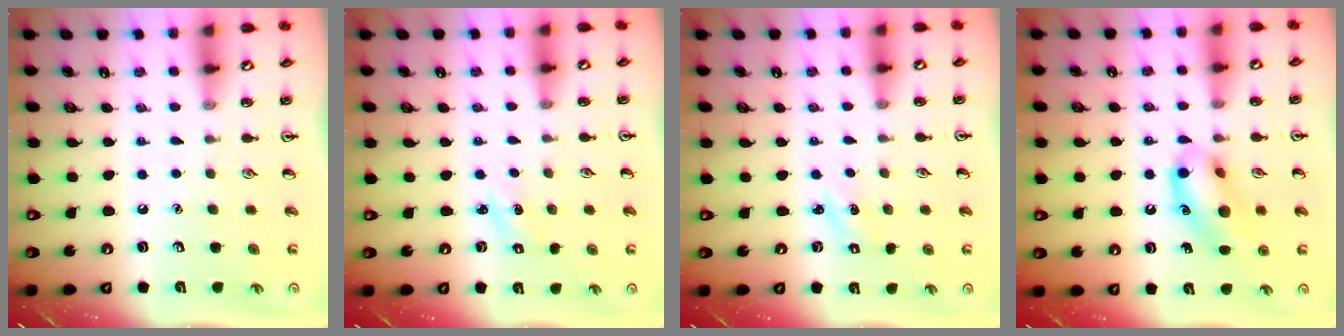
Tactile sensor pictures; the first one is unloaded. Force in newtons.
{"total": 1.3, "press": 1.2, "slide": 0.4}
{"total": 1.3, "press": 1.2, "slide": 0.4}
{"total": 12.6, "press": 12.4, "slide": 2.3}